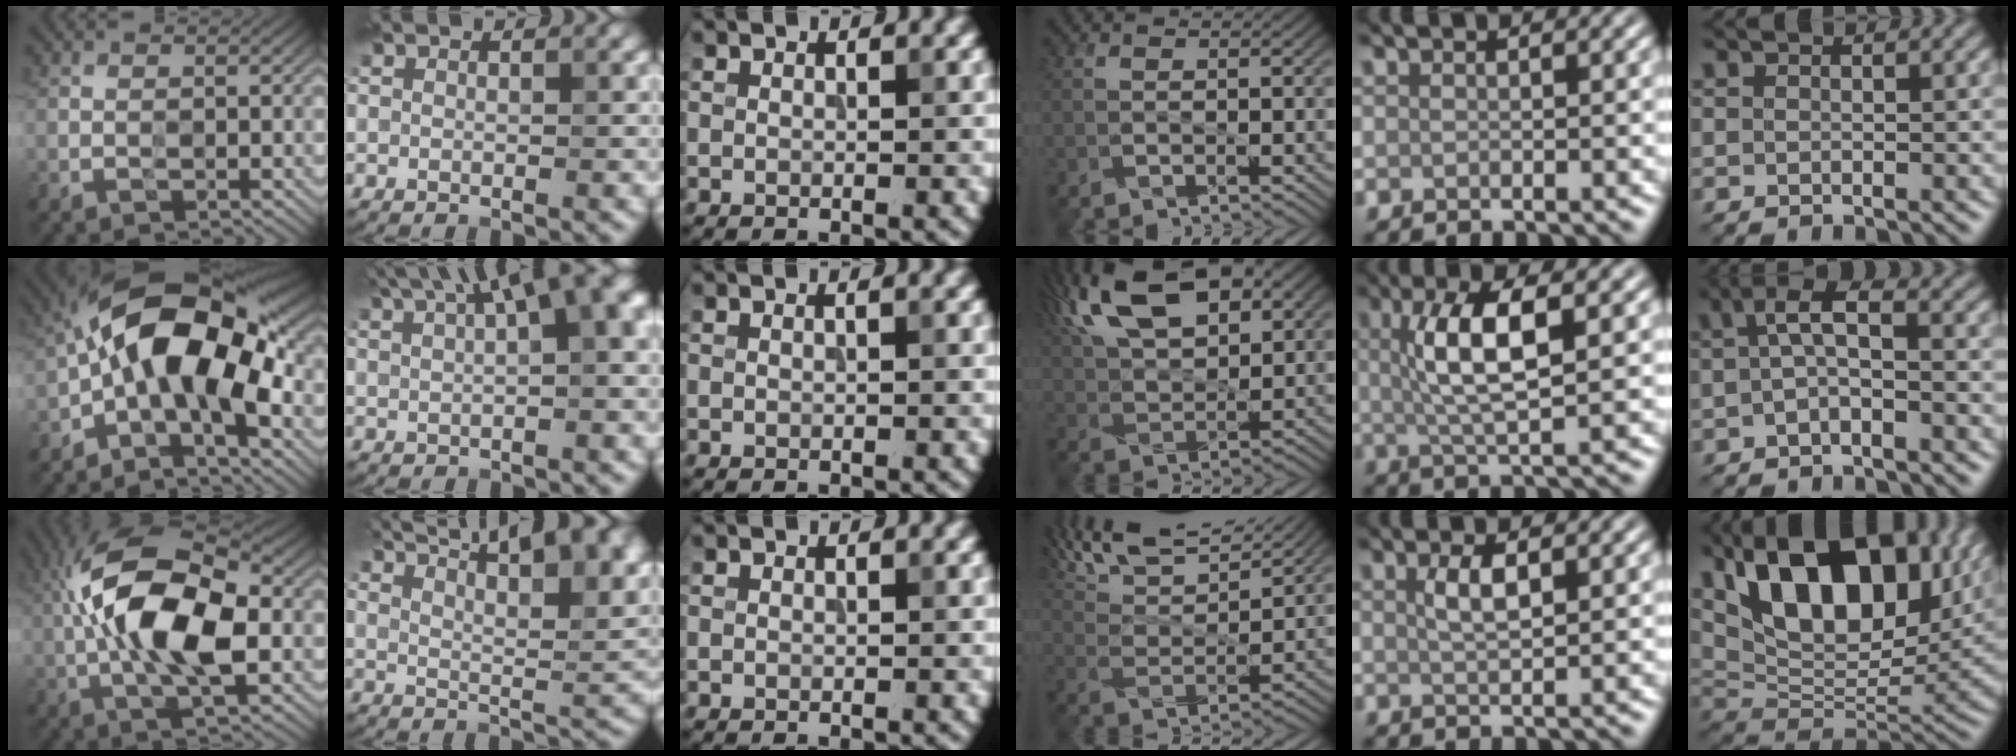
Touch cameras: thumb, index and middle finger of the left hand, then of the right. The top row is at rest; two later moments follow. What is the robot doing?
{"motion": "wipe", "object": "bowl"}